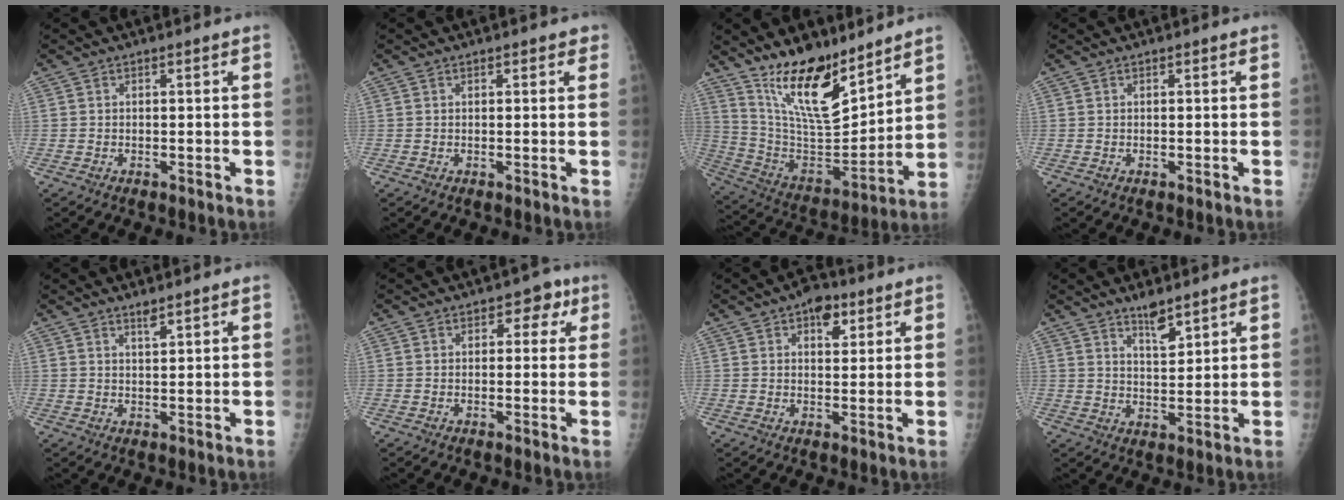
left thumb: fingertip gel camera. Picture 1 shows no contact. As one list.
[{"total": 1.2, "force": [0.8, 0.7, 0.5], "torque": [0.008, -0.002, 0.004]}, {"total": 18.0, "force": [12.8, 6.4, 11.0], "torque": [-0.148, -0.090, 0.242]}, {"total": 0.0}, {"total": 1.9, "force": [1.5, 0.3, 1.1], "torque": [-0.016, -0.012, 0.028]}, {"total": 4.2, "force": [1.6, 3.1, 2.4], "torque": [0.009, 0.002, 0.010]}, {"total": 5.7, "force": [2.9, 3.3, 3.6], "torque": [-0.024, -0.008, 0.037]}, {"total": 4.0, "force": [3.1, 1.1, 2.4], "torque": [-0.032, -0.024, 0.054]}]